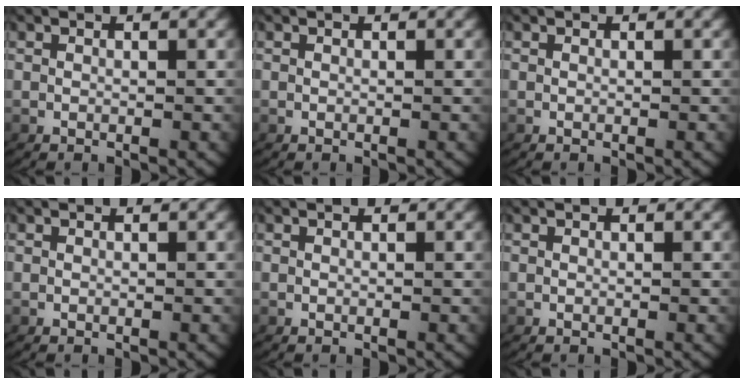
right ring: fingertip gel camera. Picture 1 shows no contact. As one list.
[{"total": 0.0}, {"total": 0.0}, {"total": 0.0}, {"total": 0.0}, {"total": 0.0}]